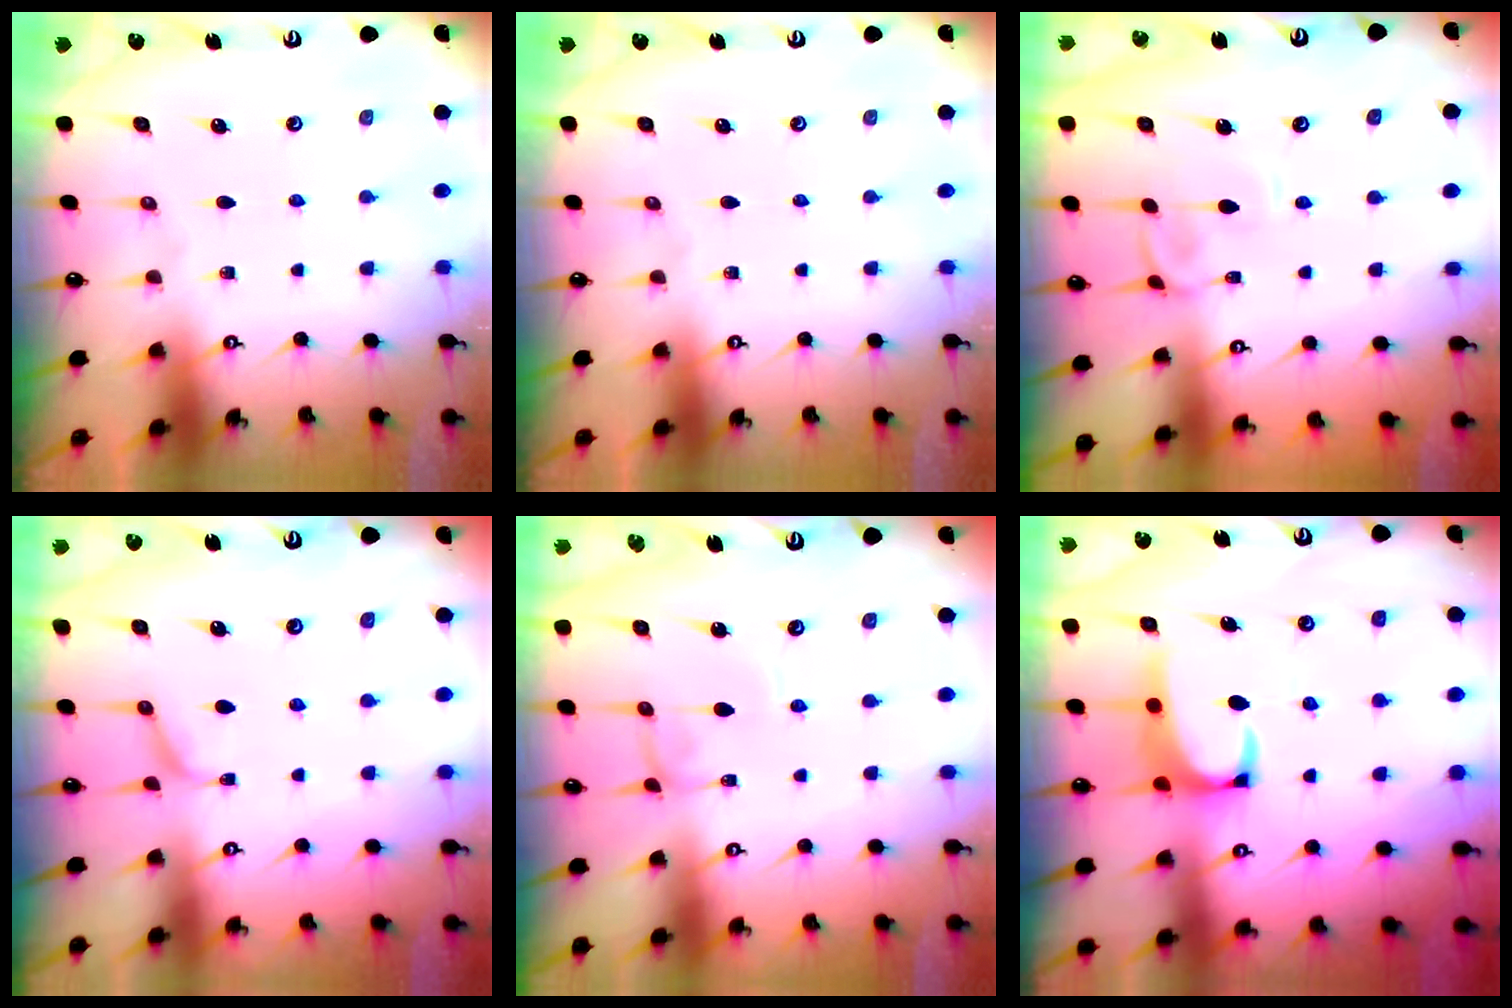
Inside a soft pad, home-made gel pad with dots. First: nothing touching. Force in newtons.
{"total": 0.0}
{"total": 2.7, "press": 2.7, "slide": 0.2}
{"total": 1.2, "press": 1.0, "slide": 0.6}
{"total": 0.5, "press": 0.5, "slide": 0.2}
{"total": 2.4, "press": 2.2, "slide": 0.9}